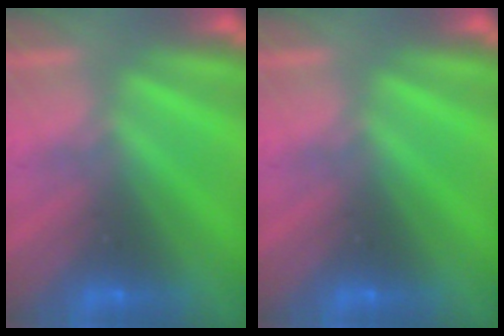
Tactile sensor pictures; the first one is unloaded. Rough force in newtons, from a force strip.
{"total": 0.0}